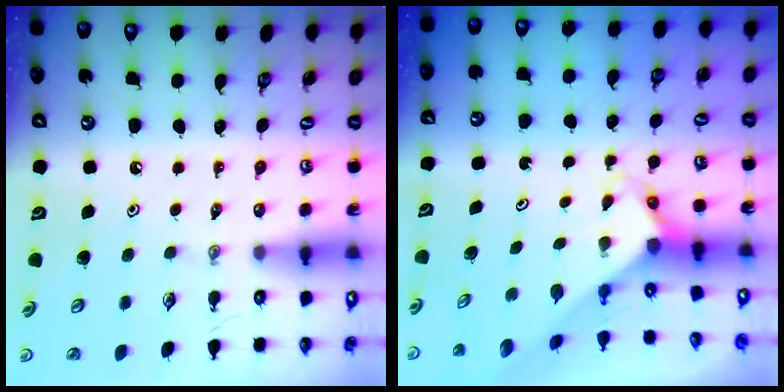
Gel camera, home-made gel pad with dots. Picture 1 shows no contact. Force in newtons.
{"total": 3.7, "press": 3.6, "slide": 0.3}